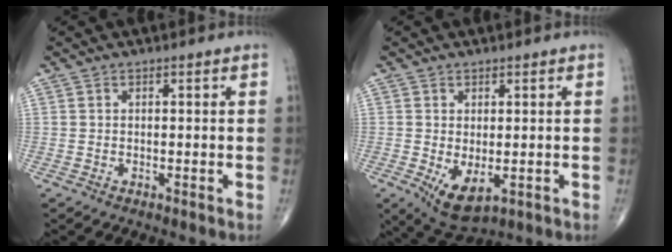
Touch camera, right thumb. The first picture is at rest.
{"total": 6.3, "force": [-1.2, 3.2, 5.3], "torque": [-0.085, -0.014, -0.004]}